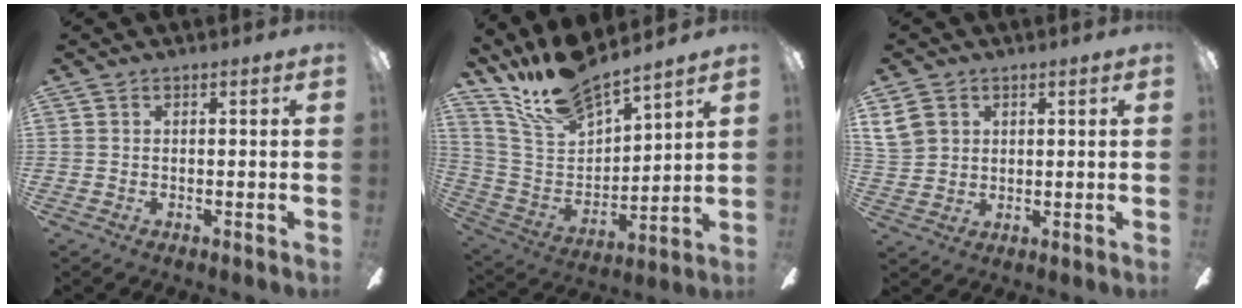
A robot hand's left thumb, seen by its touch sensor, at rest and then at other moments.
{"total": 15.8, "force": [14.1, 3.9, 6.2], "torque": [-0.151, -0.092, 0.256]}
{"total": 6.1, "force": [2.8, 4.9, 2.2], "torque": [-0.041, 0.008, 0.056]}